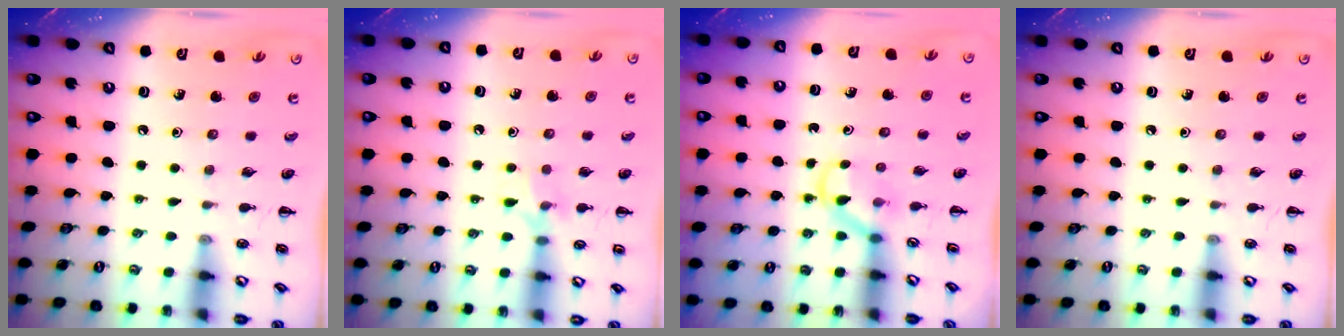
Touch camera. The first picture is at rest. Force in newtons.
{"total": 7.0, "press": 6.9, "slide": 1.3}
{"total": 3.6, "press": 3.5, "slide": 1.1}
{"total": 0.0}